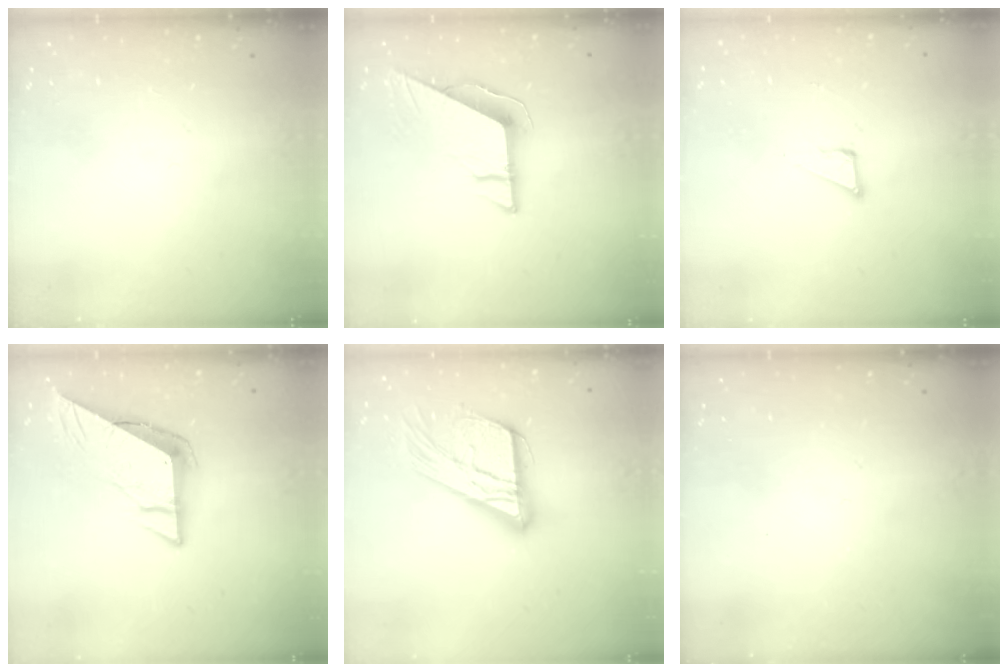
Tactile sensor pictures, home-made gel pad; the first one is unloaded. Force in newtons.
{"total": 9.0, "press": 9.0, "slide": 0.4}
{"total": 5.3, "press": 5.2, "slide": 0.3}
{"total": 9.4, "press": 9.3, "slide": 0.7}
{"total": 17.5, "press": 17.4, "slide": 1.4}
{"total": 0.0}